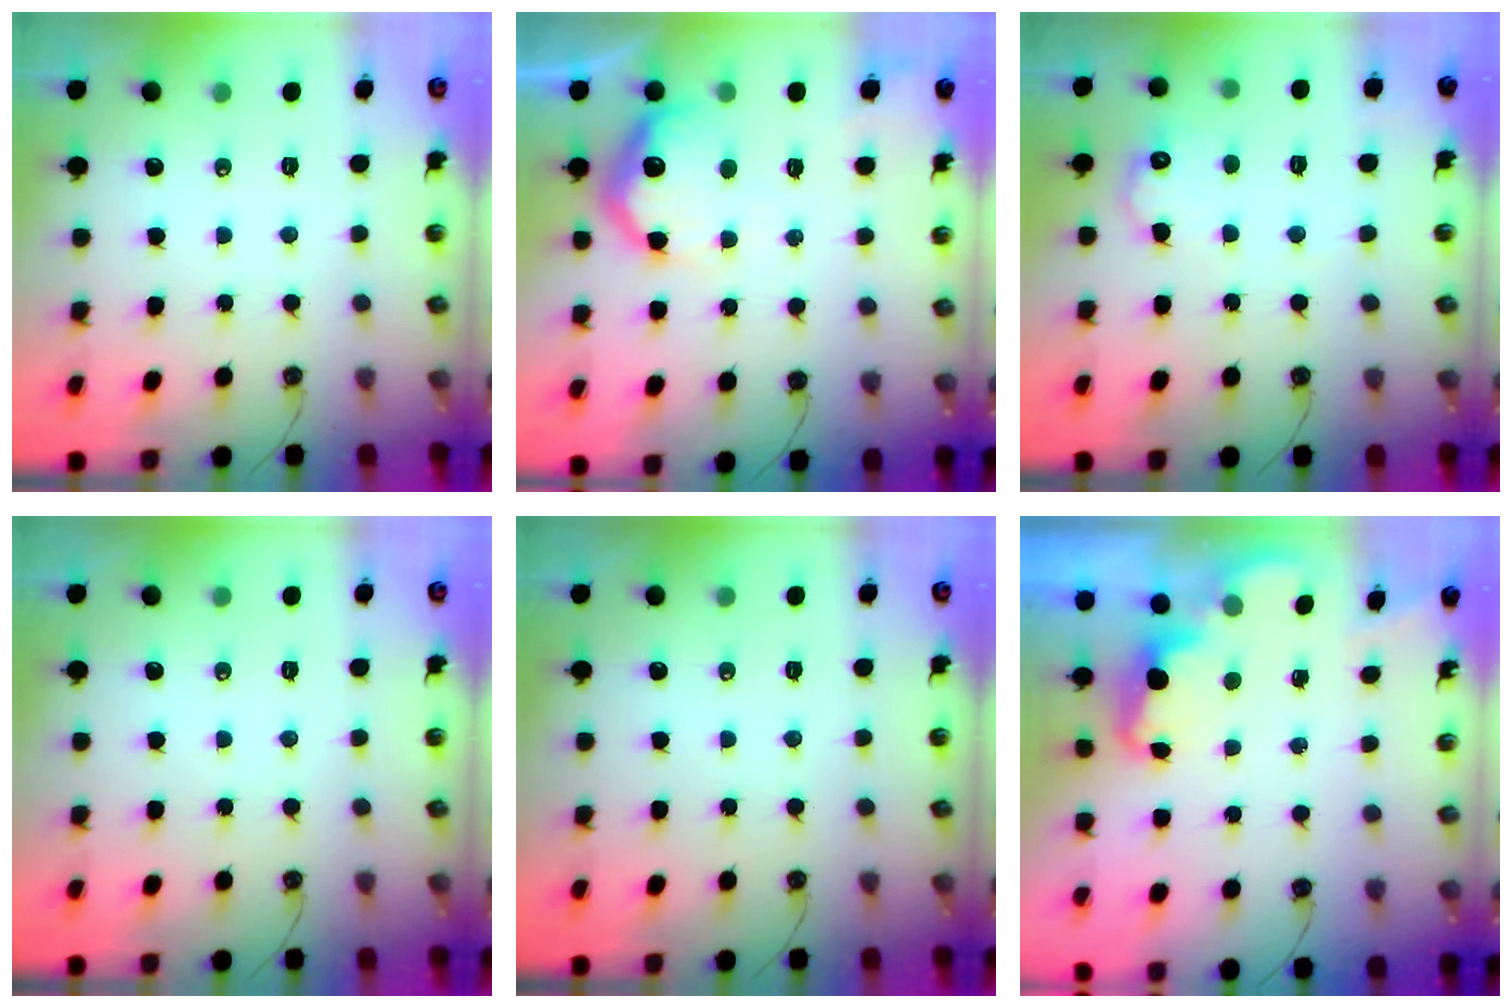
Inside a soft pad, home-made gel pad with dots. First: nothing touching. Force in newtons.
{"total": 15.2, "press": 15.1, "slide": 0.6}
{"total": 8.3, "press": 8.3, "slide": 0.7}
{"total": 0.0}
{"total": 0.0}
{"total": 2.3, "press": 2.2, "slide": 0.6}